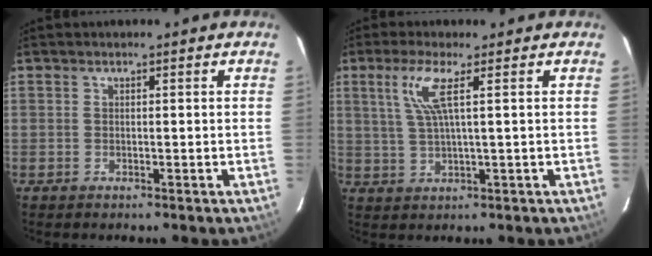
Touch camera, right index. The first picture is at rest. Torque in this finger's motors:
{"motor_torque": [0.23, -0.03, 0.26, 0.11]}